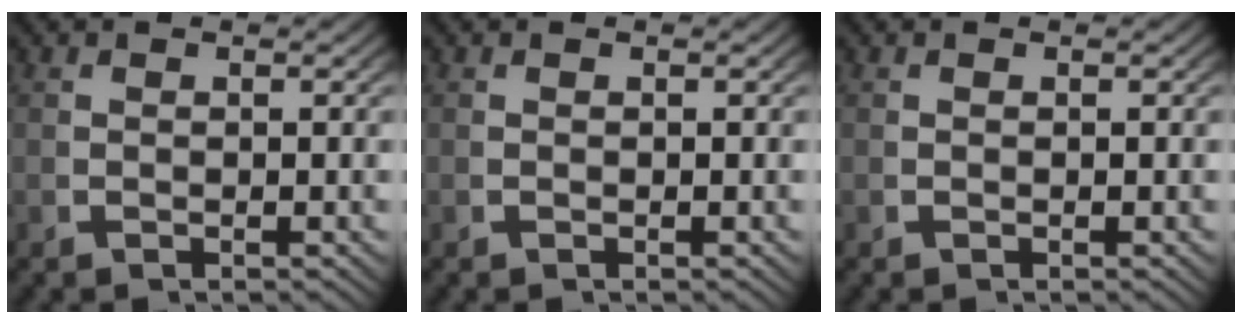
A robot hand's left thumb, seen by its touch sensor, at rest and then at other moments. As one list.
[{"total": 0.0}, {"total": 0.0}]